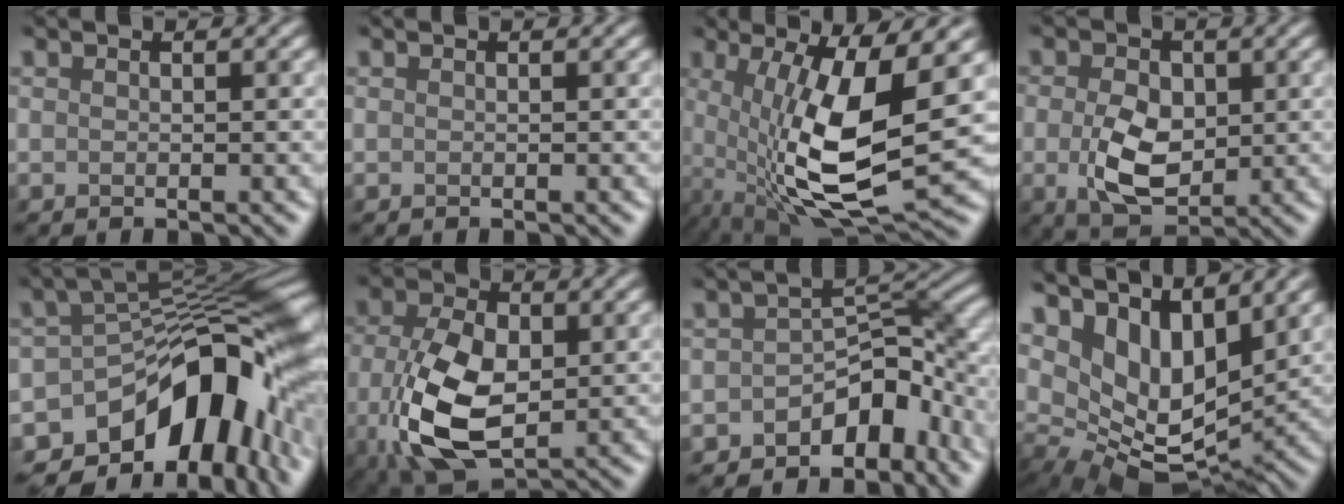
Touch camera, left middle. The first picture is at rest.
{"total": 0.0}
{"total": 11.5, "force": [-0.5, 3.3, 11.0], "torque": [-0.210, -0.020, -0.004]}
{"total": 4.5, "force": [-0.4, 2.8, 3.6], "torque": [-0.076, -0.008, -0.007]}
{"total": 14.5, "force": [-6.6, 7.6, 10.4], "torque": [-0.128, 0.007, -0.110]}
{"total": 8.5, "force": [-1.4, 4.8, 6.9], "torque": [-0.164, -0.011, -0.025]}
{"total": 6.8, "force": [-4.5, 3.2, 3.9], "torque": [-0.032, 0.005, -0.083]}
{"total": 8.2, "force": [4.8, 4.2, 5.3], "torque": [-0.099, 0.001, 0.089]}